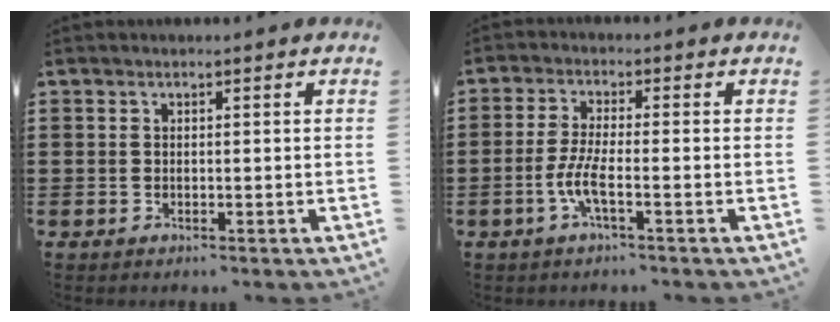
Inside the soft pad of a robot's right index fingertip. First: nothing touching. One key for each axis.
{"total": 4.9, "fx": -1.9, "fy": 0.7, "fz": 4.4, "tx": -0.104, "ty": -0.010, "tz": -0.044}